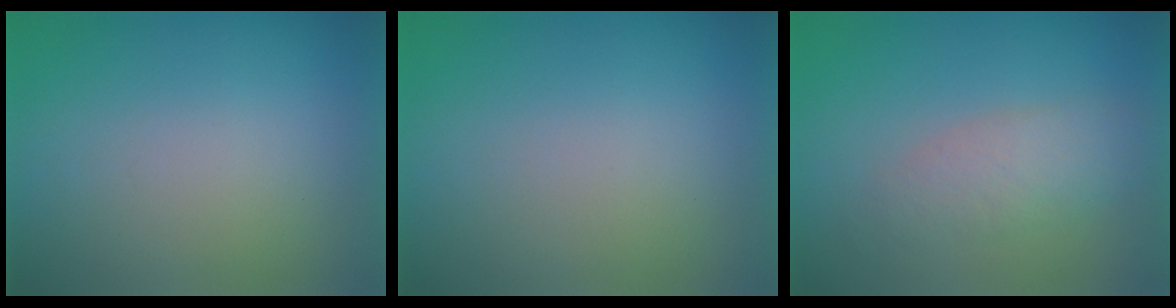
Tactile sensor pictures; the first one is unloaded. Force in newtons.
{"total": 3.0}
{"total": 2.9}